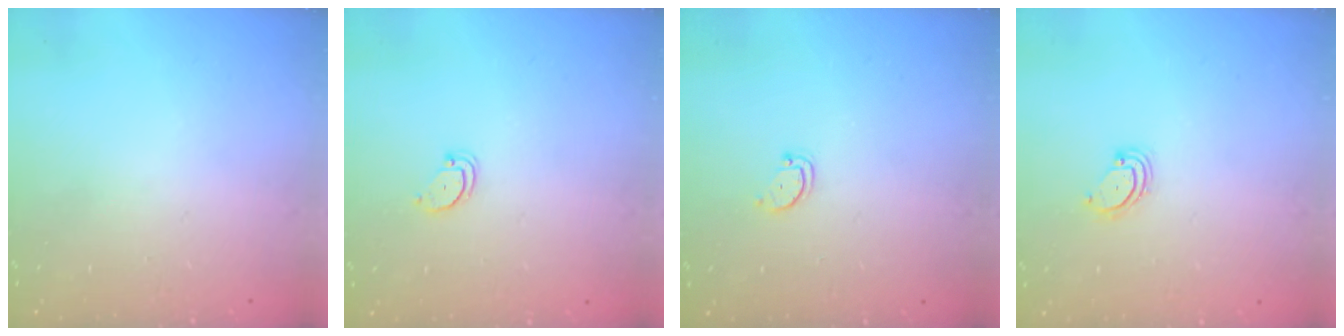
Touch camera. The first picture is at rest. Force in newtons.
{"total": 2.4, "press": 2.4, "slide": 0.2}
{"total": 2.3, "press": 2.3, "slide": 0.4}
{"total": 3.0, "press": 3.0, "slide": 0.4}